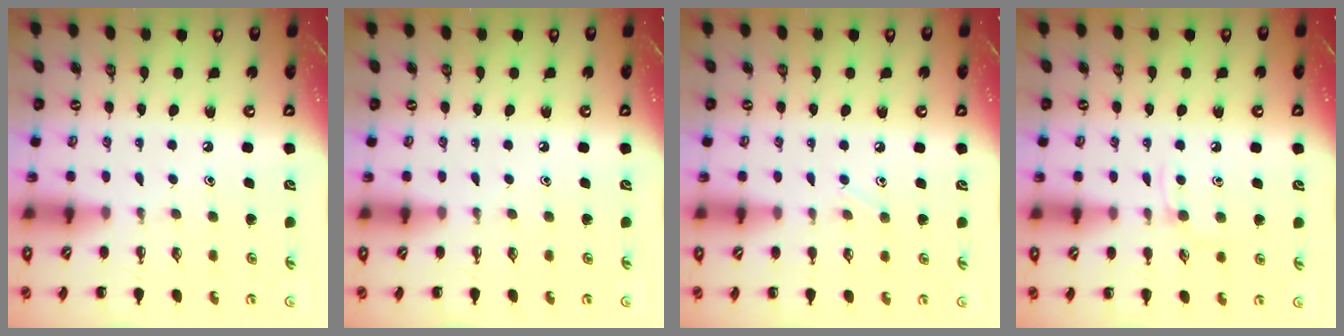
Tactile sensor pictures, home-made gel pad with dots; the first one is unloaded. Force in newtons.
{"total": 0.0}
{"total": 3.3, "press": 3.1, "slide": 1.1}
{"total": 2.8, "press": 2.7, "slide": 0.9}